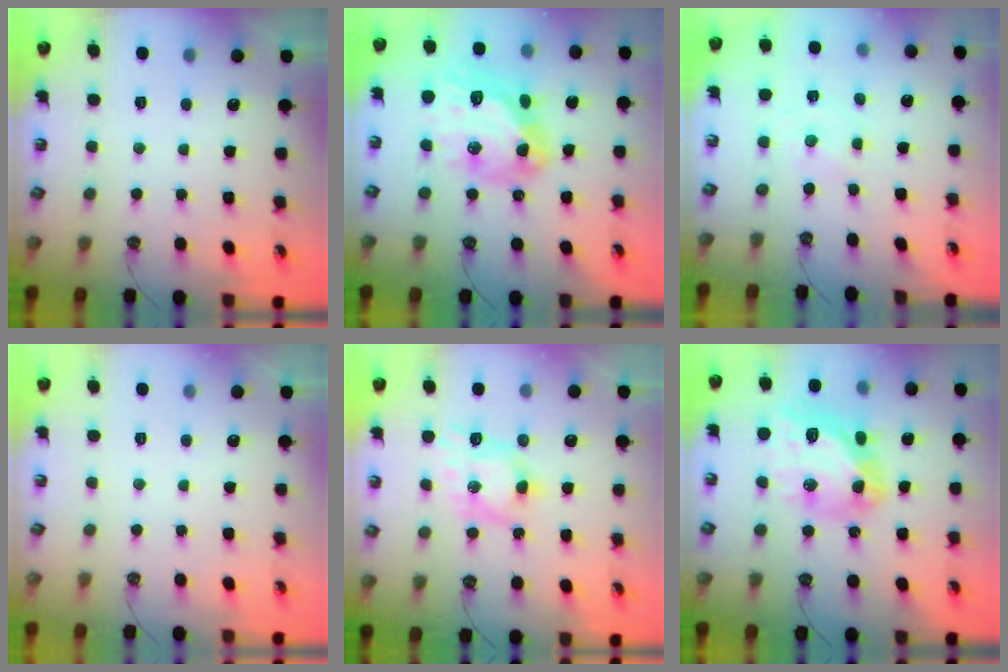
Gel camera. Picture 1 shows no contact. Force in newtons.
{"total": 18.7, "press": 18.6, "slide": 1.6}
{"total": 0.0}
{"total": 0.0}
{"total": 8.0, "press": 8.0, "slide": 0.1}
{"total": 17.0, "press": 16.9, "slide": 1.7}